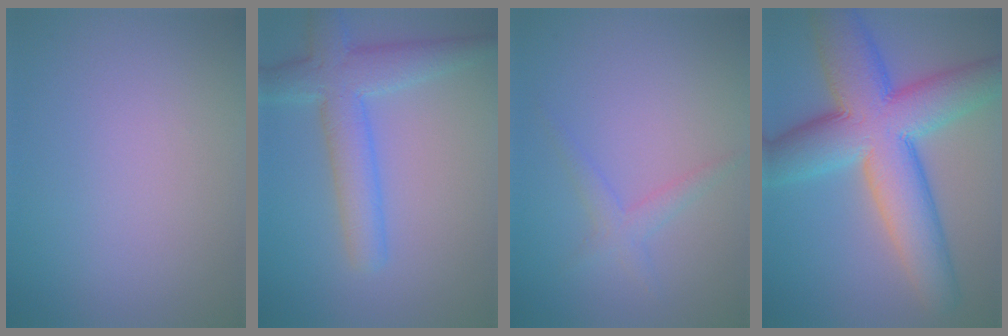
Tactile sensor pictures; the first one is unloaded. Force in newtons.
{"total": 5.3, "press": 5.3, "slide": 0.2}
{"total": 1.8, "press": 1.8, "slide": 0.1}
{"total": 12.1, "press": 12.1, "slide": 0.3}